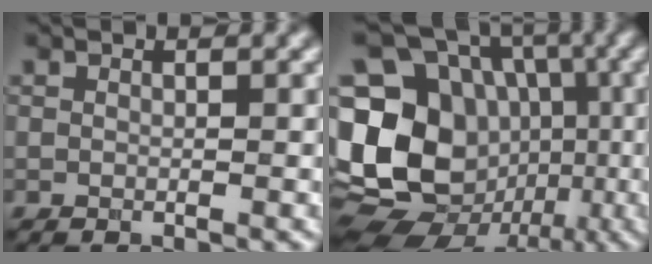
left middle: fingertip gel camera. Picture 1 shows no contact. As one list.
[{"total": 22.1, "force": [-2.6, 19.9, 9.3], "torque": [-0.187, 0.027, -0.068]}]